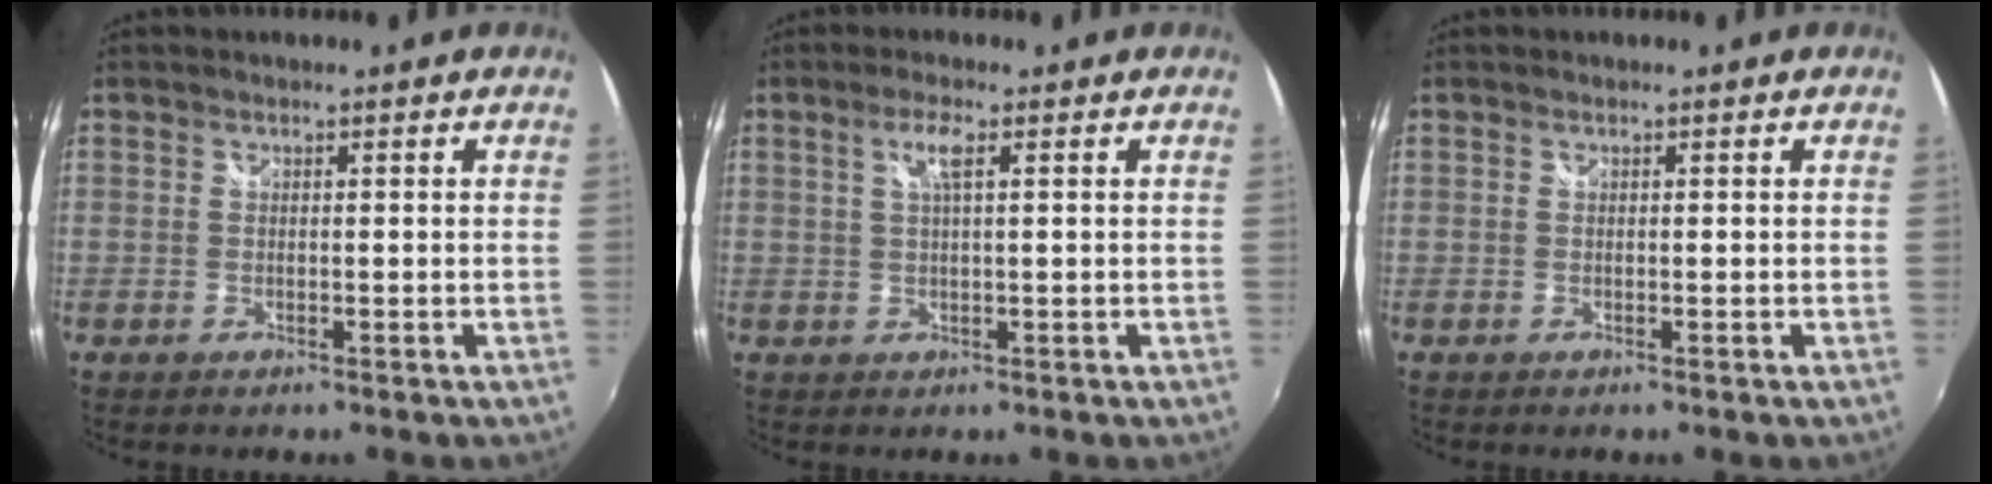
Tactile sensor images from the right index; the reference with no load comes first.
{"total": 3.0, "force": [1.1, 0.1, 2.8], "torque": [-0.054, 0.005, 0.021]}
{"total": 0.0}